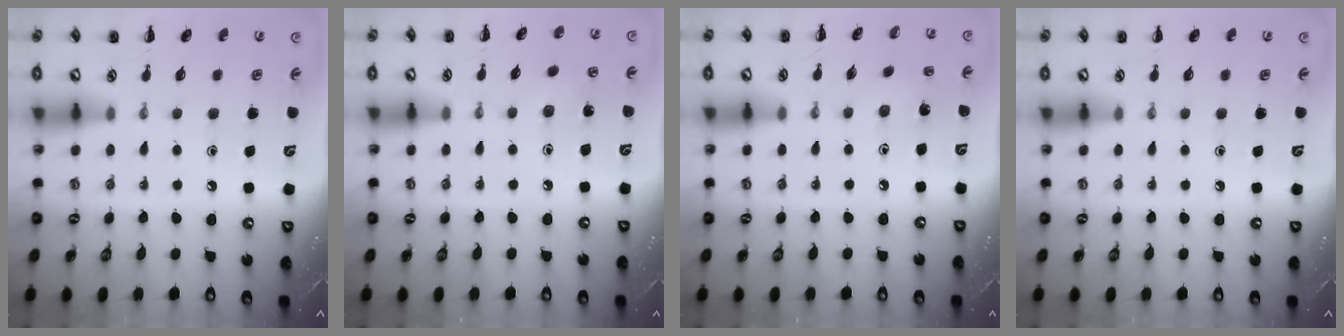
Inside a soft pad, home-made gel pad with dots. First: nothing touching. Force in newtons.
{"total": 3.0, "press": 2.9, "slide": 0.8}
{"total": 2.4, "press": 2.3, "slide": 0.6}
{"total": 0.0}